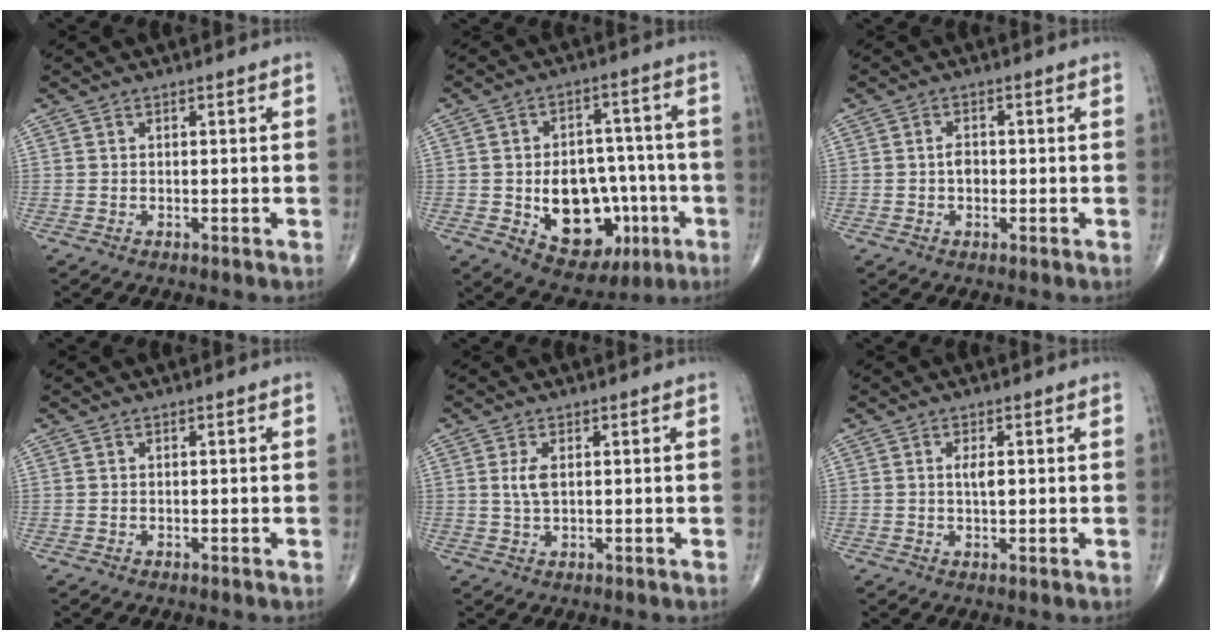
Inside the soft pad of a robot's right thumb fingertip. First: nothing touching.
{"total": 17.0, "force": [-4.6, 11.8, 11.3], "torque": [-0.116, 0.034, -0.050]}
{"total": 2.4, "force": [-0.3, 1.7, 1.7], "torque": [-0.022, 0.006, -0.009]}
{"total": 0.0}
{"total": 3.0, "force": [0.6, 1.4, 2.6], "torque": [-0.057, 0.000, 0.014]}
{"total": 2.5, "force": [0.3, 0.9, 2.3], "torque": [-0.038, -0.001, 0.004]}